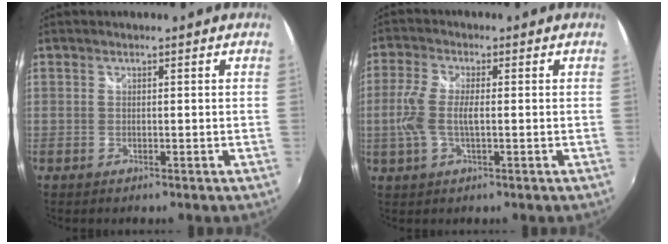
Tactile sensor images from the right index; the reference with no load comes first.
{"total": 6.6, "force": [-0.6, 2.5, 6.1], "torque": [-0.134, 0.001, -0.010]}